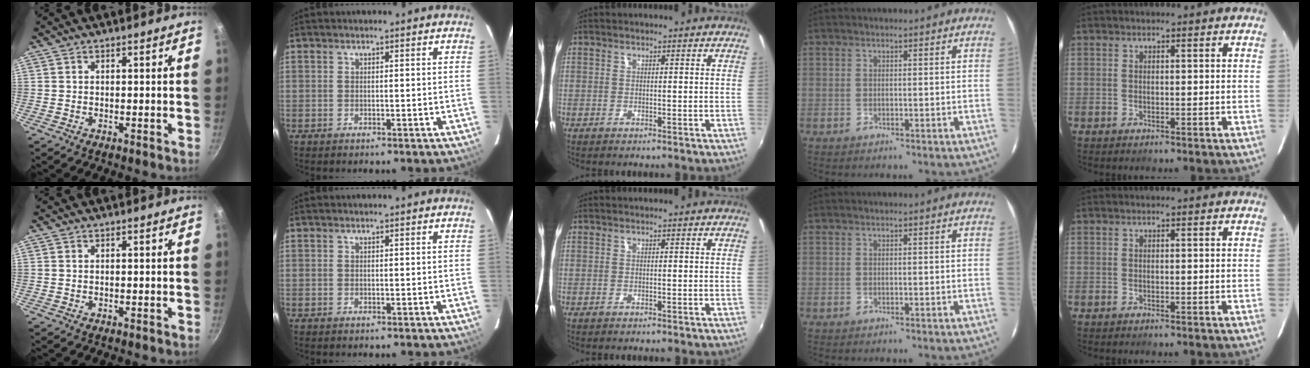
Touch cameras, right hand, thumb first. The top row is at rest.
{}